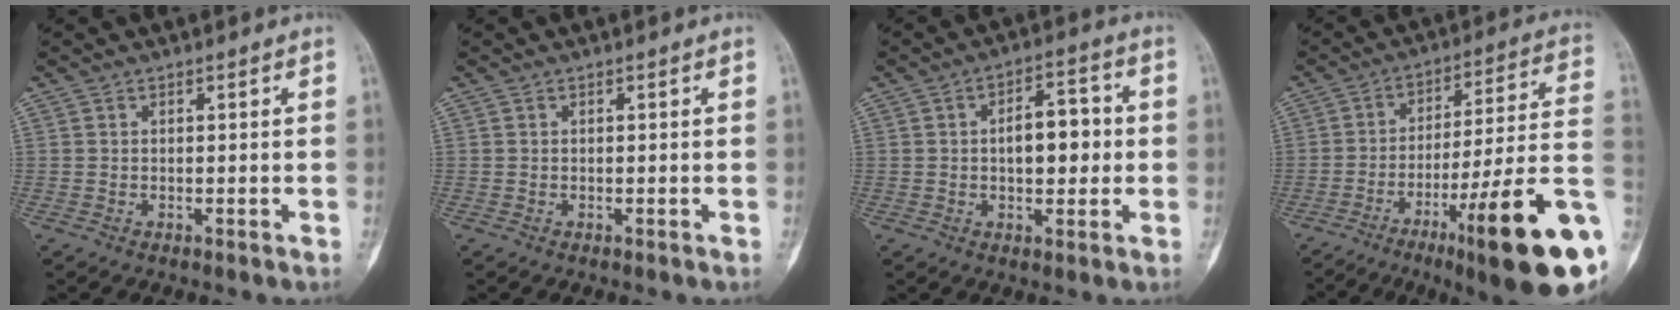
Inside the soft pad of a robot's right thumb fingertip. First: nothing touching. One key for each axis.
{"total": 0.0}
{"total": 8.7, "fx": 0.3, "fy": 4.6, "fz": 7.4, "tx": -0.088, "ty": 0.017, "tz": 0.001}
{"total": 24.5, "fx": -8.9, "fy": 3.2, "fz": 22.5, "tx": -0.280, "ty": 0.032, "tz": -0.130}